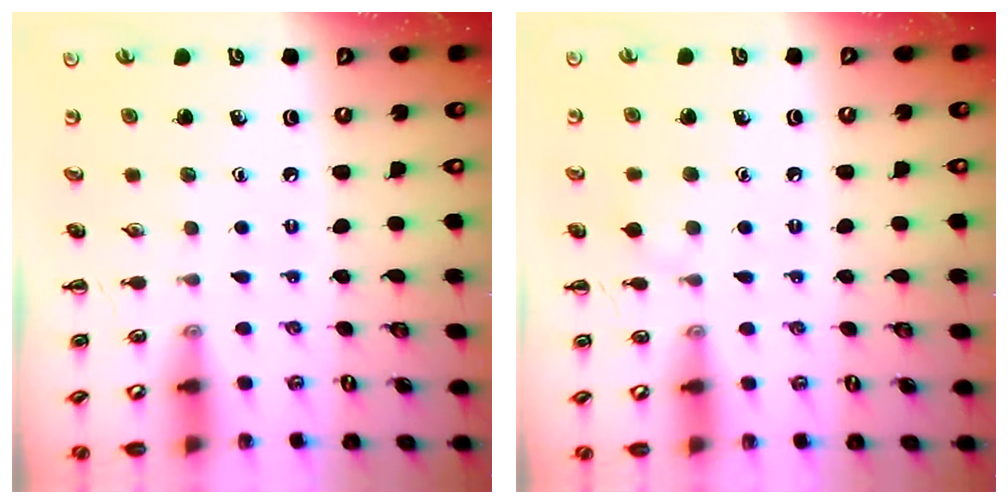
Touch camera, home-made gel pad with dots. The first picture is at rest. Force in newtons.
{"total": 4.7, "press": 4.4, "slide": 1.8}